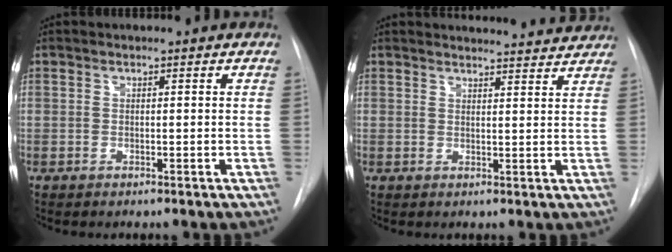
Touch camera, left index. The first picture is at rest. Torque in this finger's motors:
{"motor_torque": [0.80, -1.33, -0.07, 0.01]}